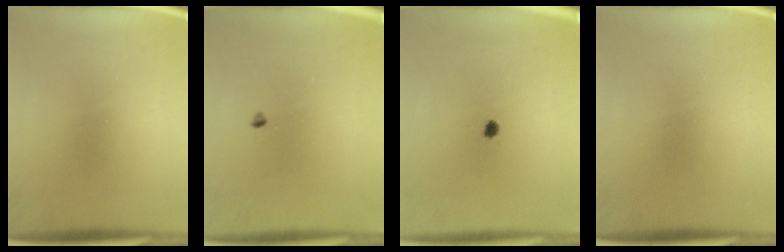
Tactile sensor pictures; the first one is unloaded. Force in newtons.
{"total": 0.7}
{"total": 1.5}
{"total": 0.0}